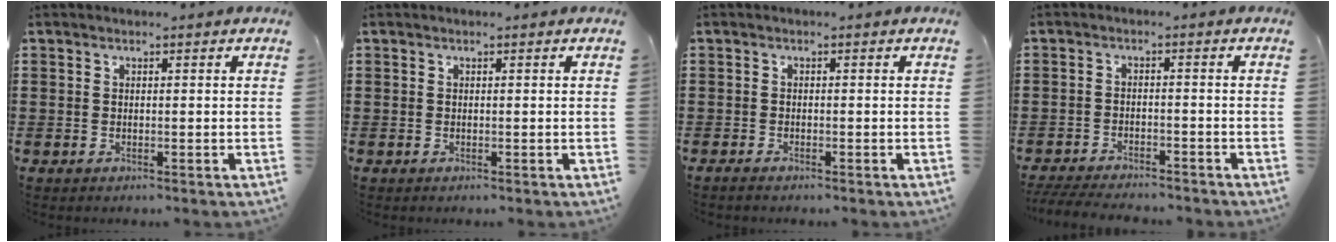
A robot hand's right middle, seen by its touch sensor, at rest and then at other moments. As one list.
[{"total": 0.0}, {"total": 0.6, "force": [-0.6, 0.1, 0.3], "torque": [-0.008, -0.006, -0.010]}, {"total": 3.9, "force": [-3.8, 0.4, 0.9], "torque": [-0.031, -0.008, -0.080]}]